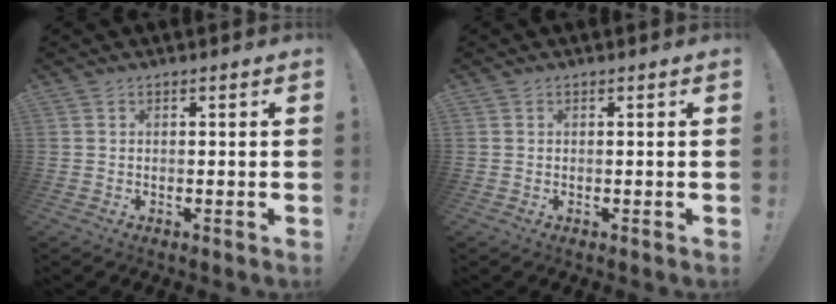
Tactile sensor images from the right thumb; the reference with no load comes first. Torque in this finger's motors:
{"motor_torque": [-0.03, -0.16, 0.15, -0.02, -0.01]}